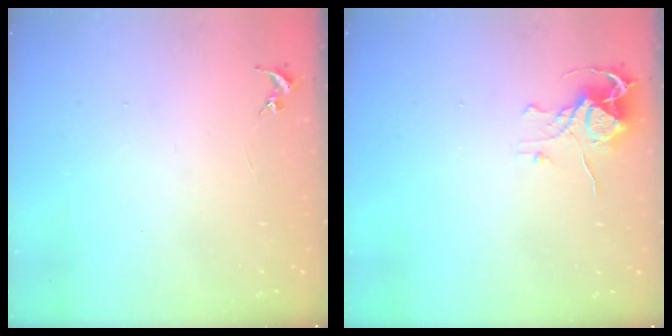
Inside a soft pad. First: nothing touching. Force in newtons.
{"total": 8.0, "press": 8.0, "slide": 0.6}